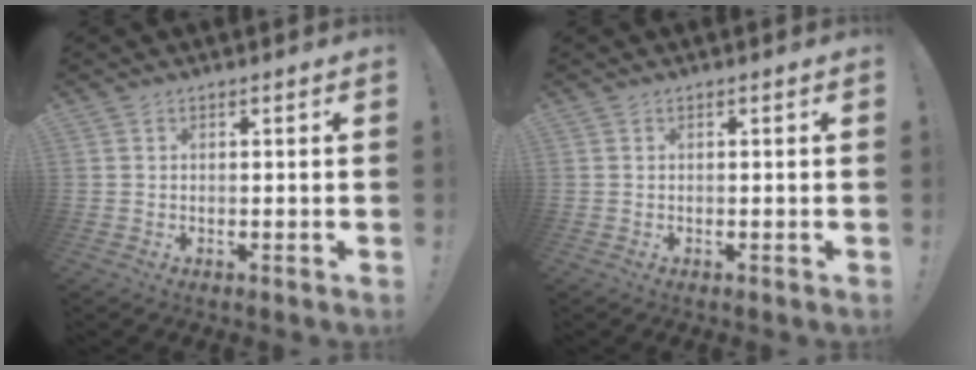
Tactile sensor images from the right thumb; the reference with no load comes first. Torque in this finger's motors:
{"motor_torque": [0.00, 0.00, 0.14, -0.11, 0.04]}